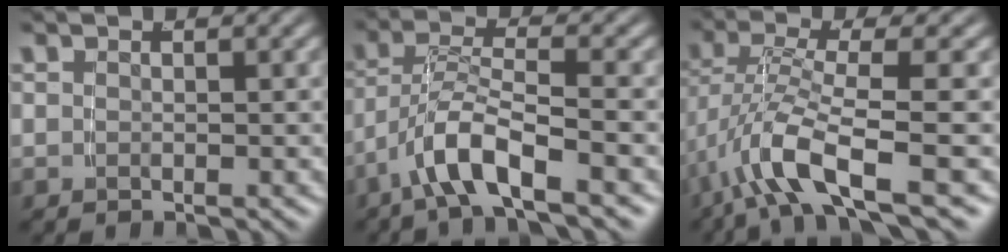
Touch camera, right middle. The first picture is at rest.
{"total": 4.3, "force": [-2.1, 1.1, 3.6], "torque": [-0.076, -0.008, -0.030]}
{"total": 5.4, "force": [-2.2, 1.1, 4.8], "torque": [-0.109, -0.019, -0.023]}